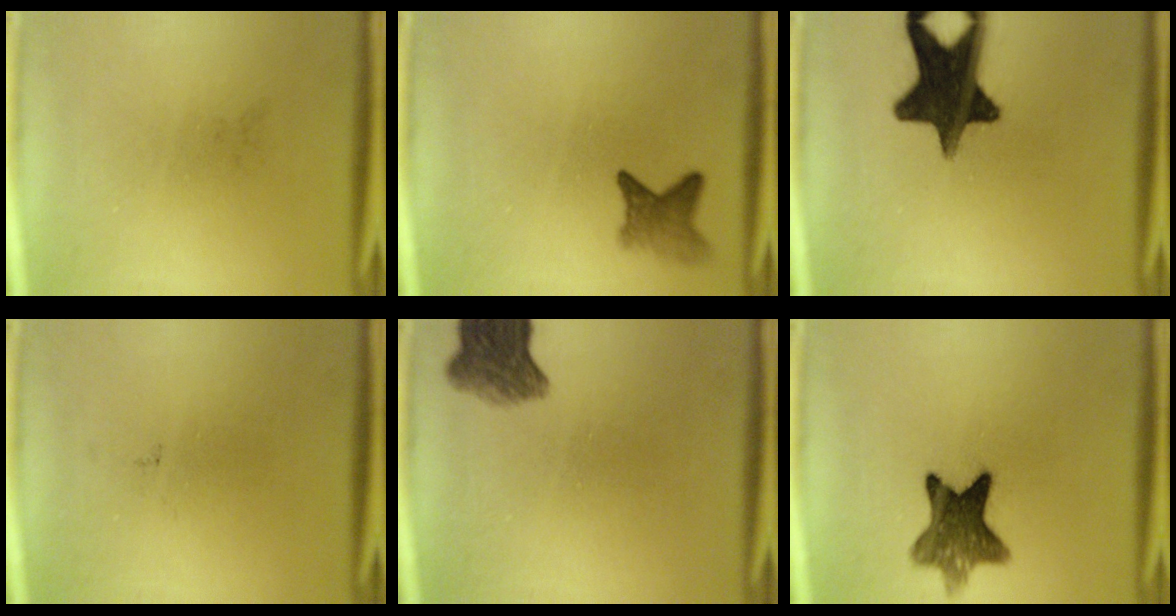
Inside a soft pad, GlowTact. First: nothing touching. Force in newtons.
{"total": 3.1}
{"total": 15.7}
{"total": 0.0}
{"total": 6.2}
{"total": 9.6}